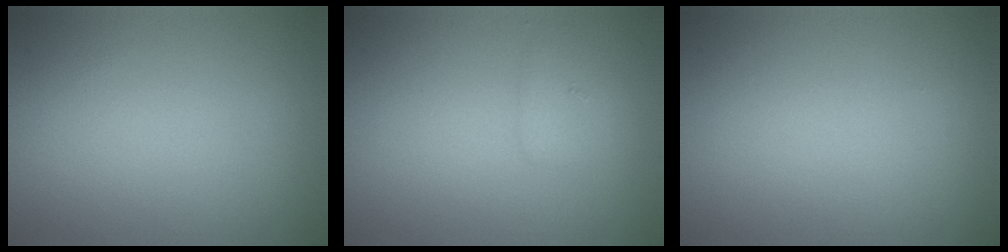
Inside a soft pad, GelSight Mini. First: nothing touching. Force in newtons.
{"total": 1.4, "press": 1.4, "slide": 0.1}
{"total": 0.0}